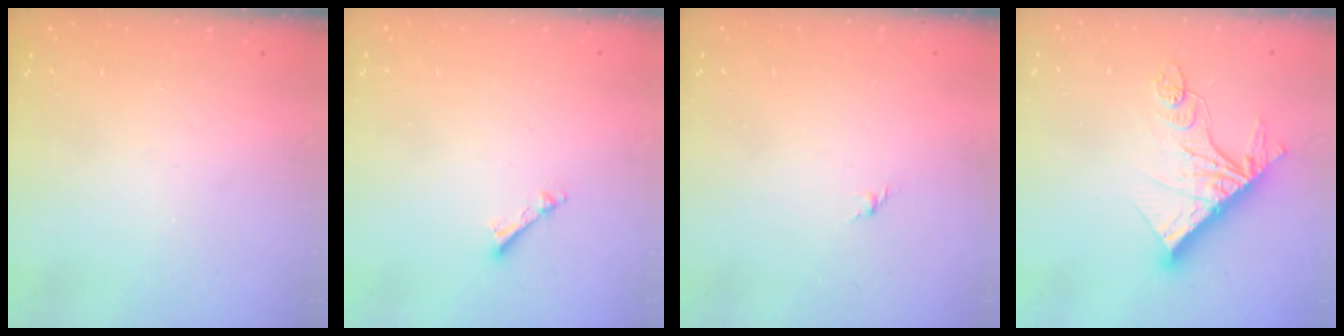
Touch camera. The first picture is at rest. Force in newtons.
{"total": 3.4, "press": 3.3, "slide": 0.2}
{"total": 1.6, "press": 1.5, "slide": 0.6}
{"total": 15.4, "press": 15.3, "slide": 0.9}